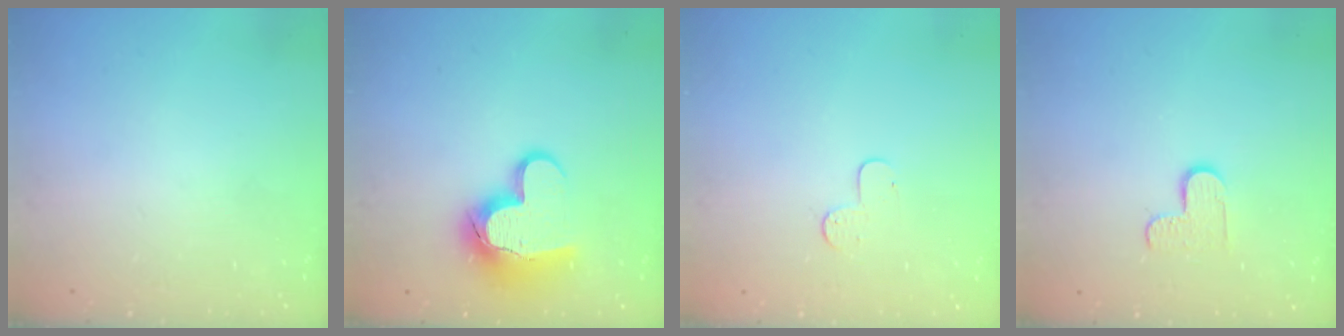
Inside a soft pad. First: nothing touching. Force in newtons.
{"total": 14.3, "press": 14.3, "slide": 1.1}
{"total": 4.3, "press": 4.3, "slide": 0.4}
{"total": 5.5, "press": 5.5, "slide": 0.5}